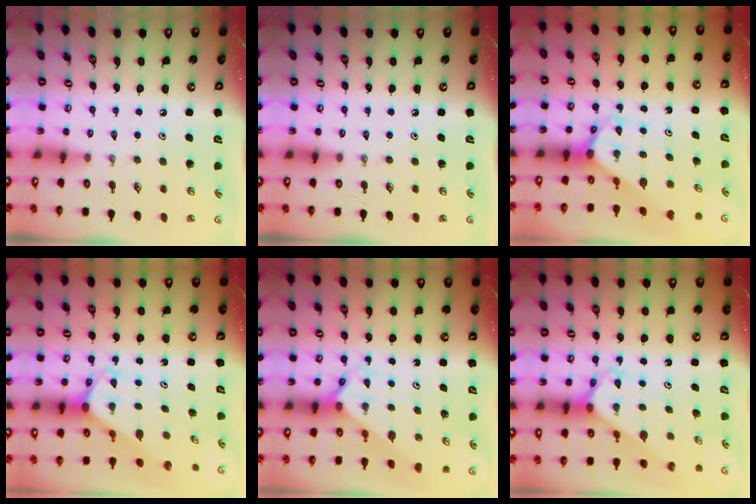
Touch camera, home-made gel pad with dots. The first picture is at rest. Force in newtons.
{"total": 0.0}
{"total": 3.2, "press": 3.2, "slide": 0.2}
{"total": 1.9, "press": 1.9, "slide": 0.1}
{"total": 2.1, "press": 2.1, "slide": 0.1}
{"total": 2.6, "press": 2.6, "slide": 0.2}